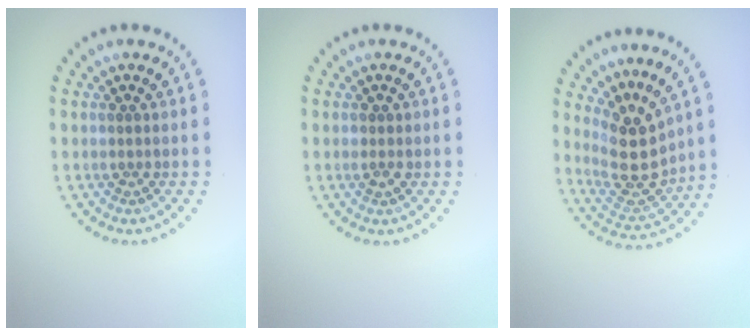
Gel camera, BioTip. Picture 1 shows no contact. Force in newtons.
{"total": 0.8, "press": 0.7, "slide": 0.2}
{"total": 4.2, "press": 3.7, "slide": 2.1}